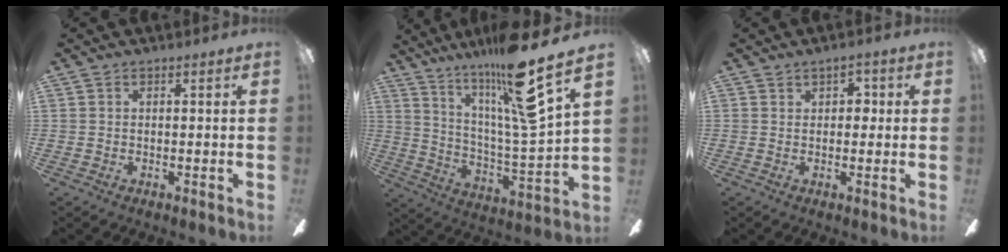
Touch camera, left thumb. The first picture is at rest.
{"total": 21.6, "force": [15.0, 2.4, 15.3], "torque": [-0.267, -0.086, 0.229]}
{"total": 2.9, "force": [1.1, 1.8, 2.0], "torque": [-0.015, -0.002, 0.013]}